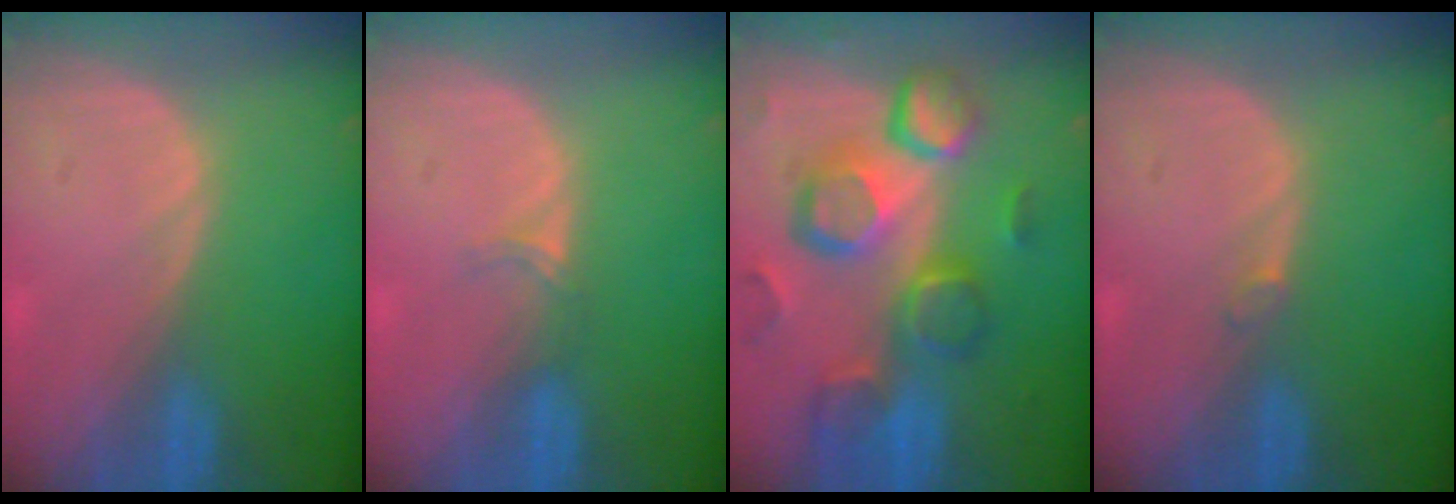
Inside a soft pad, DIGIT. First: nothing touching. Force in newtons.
{"total": 1.6, "press": 1.3, "slide": 1.1}
{"total": 12.3, "press": 10.7, "slide": 6.1}
{"total": 0.7, "press": 0.7, "slide": 0.2}